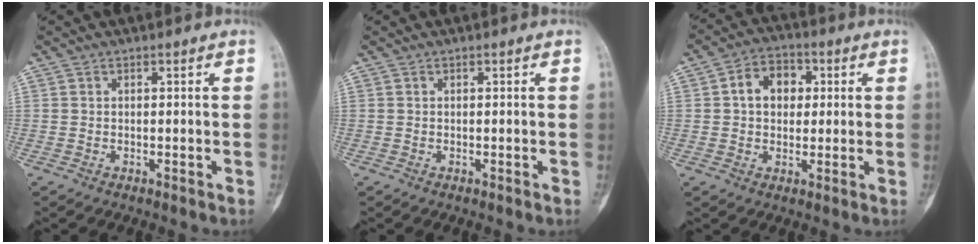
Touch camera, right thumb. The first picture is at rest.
{"total": 0.0}
{"total": 8.1, "force": [1.5, 6.1, 5.1], "torque": [-0.053, 0.013, 0.017]}